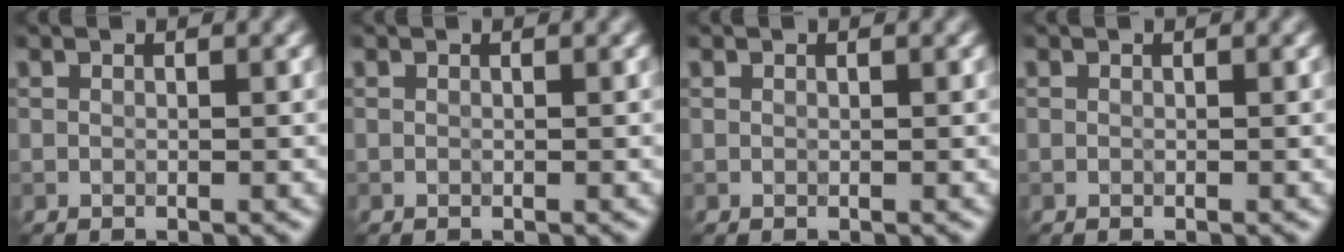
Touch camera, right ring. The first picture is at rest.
{"total": 0.0}
{"total": 0.0}
{"total": 0.0}